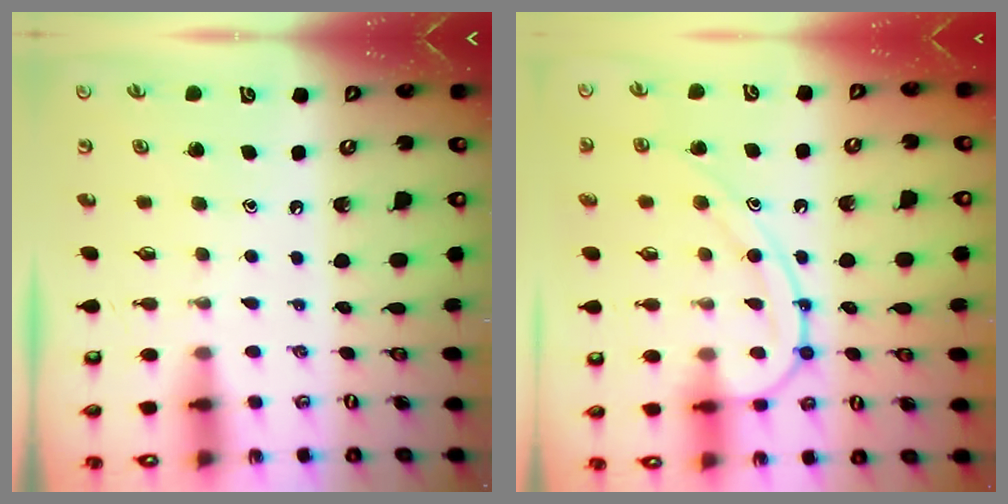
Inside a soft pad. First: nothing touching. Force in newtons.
{"total": 12.6, "press": 12.6, "slide": 0.5}